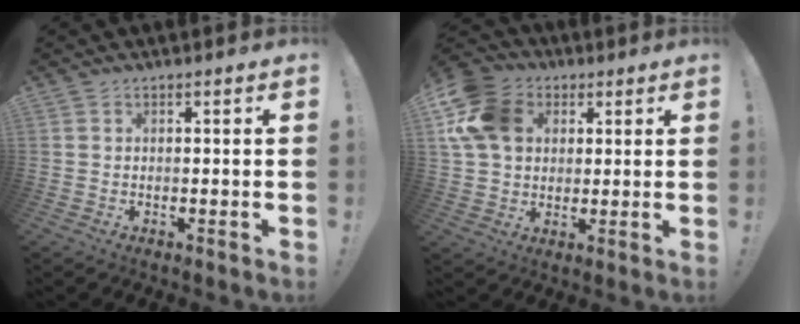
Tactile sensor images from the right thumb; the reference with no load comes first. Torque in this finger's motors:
{"motor_torque": [1.26, 2.90, 0.68, -0.28, 0.10]}